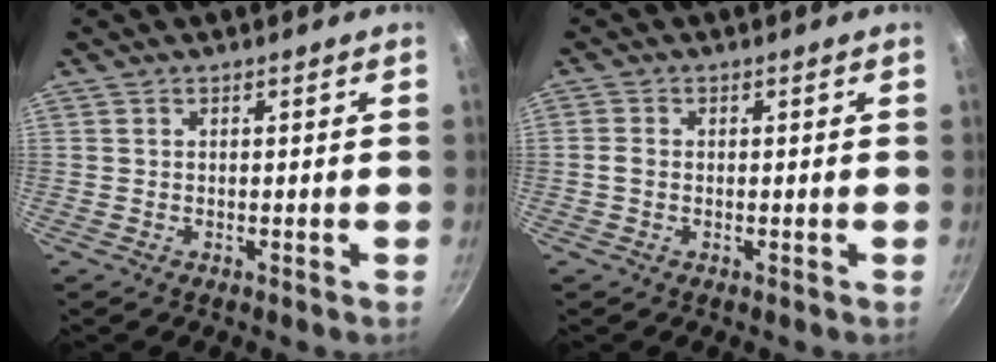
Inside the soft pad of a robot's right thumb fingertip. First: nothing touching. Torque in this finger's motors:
{"motor_torque": [0.70, 0.74, 0.23, -0.14, 0.13]}